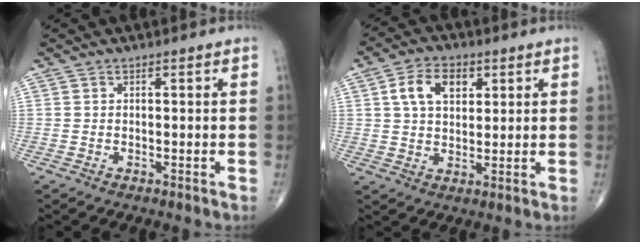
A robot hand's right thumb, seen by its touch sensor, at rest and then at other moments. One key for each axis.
{"total": 8.4, "fx": 2.9, "fy": 5.4, "fz": 5.7, "tx": -0.084, "ty": -0.001, "tz": 0.049}